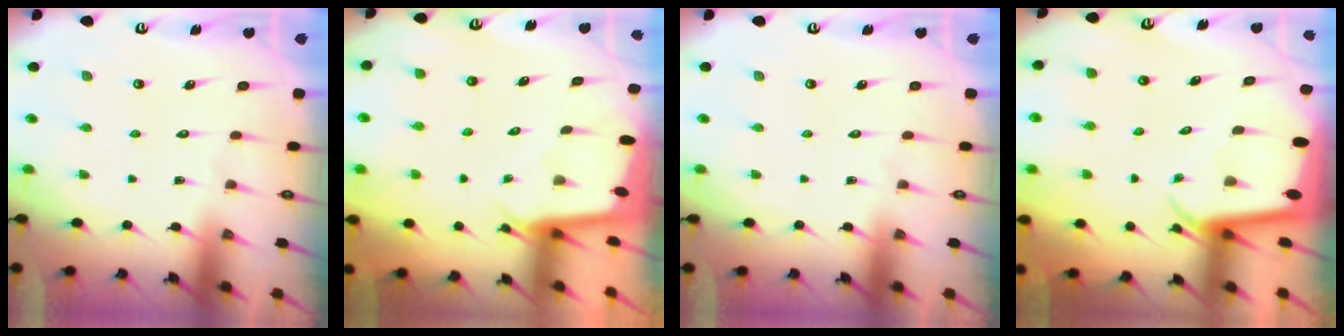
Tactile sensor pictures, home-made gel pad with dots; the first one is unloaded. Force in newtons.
{"total": 1.8, "press": 1.8, "slide": 0.1}
{"total": 0.0}
{"total": 3.6, "press": 3.6, "slide": 0.4}